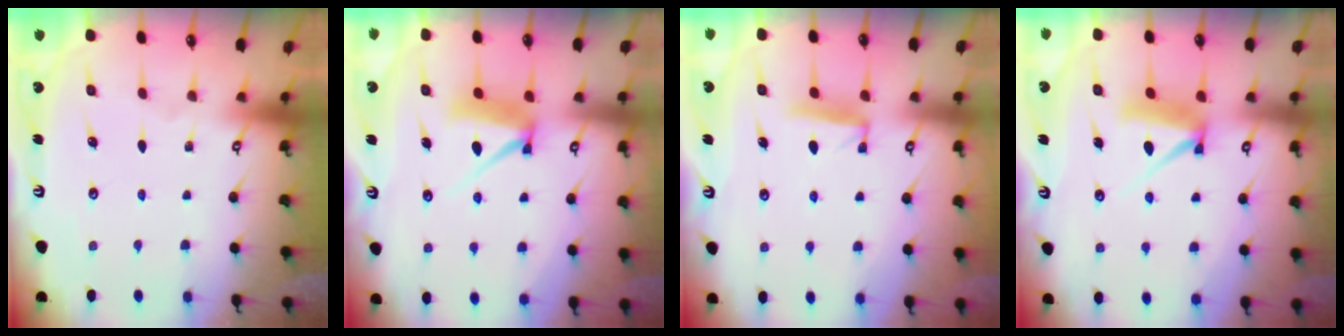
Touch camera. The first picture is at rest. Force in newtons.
{"total": 9.9, "press": 9.9, "slide": 0.8}
{"total": 6.1, "press": 6.1, "slide": 0.6}
{"total": 8.0, "press": 8.0, "slide": 0.8}